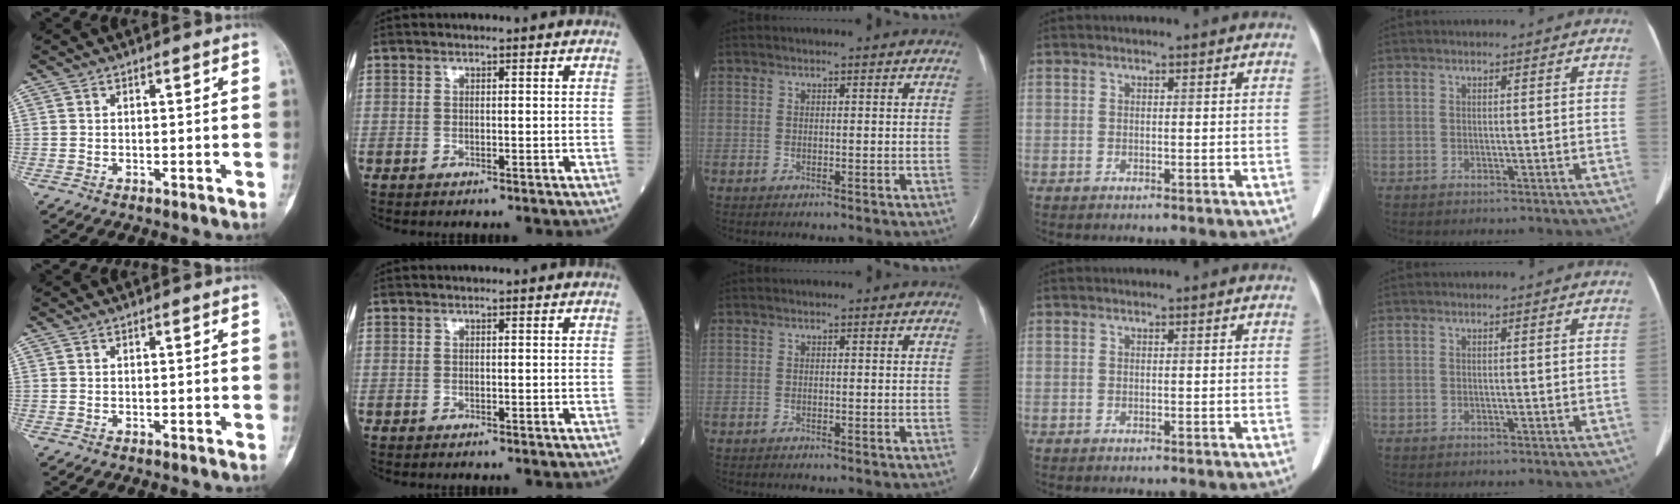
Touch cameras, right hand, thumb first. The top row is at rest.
{}